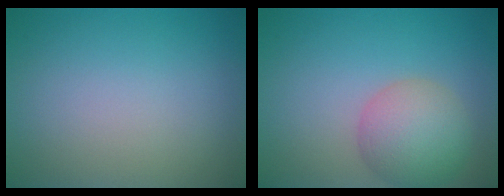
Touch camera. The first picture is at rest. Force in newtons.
{"total": 5.2, "press": 5.2, "slide": 0.3}